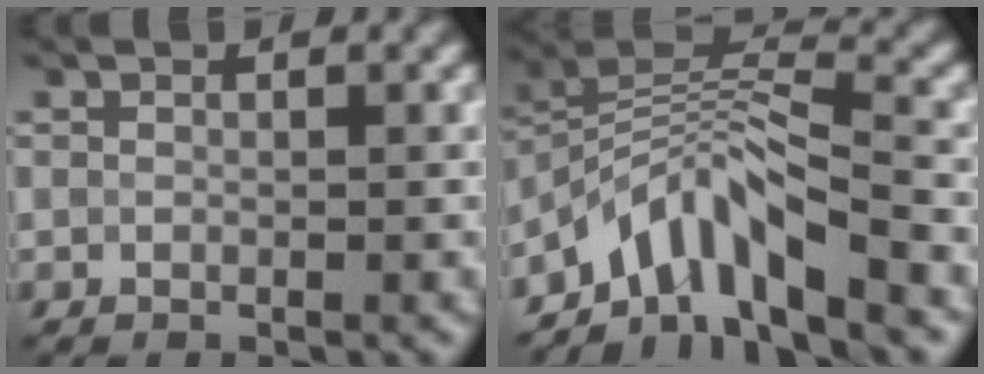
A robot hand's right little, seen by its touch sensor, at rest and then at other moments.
{"total": 6.6, "force": [-4.6, 2.0, 4.3], "torque": [-0.061, 0.004, -0.097]}